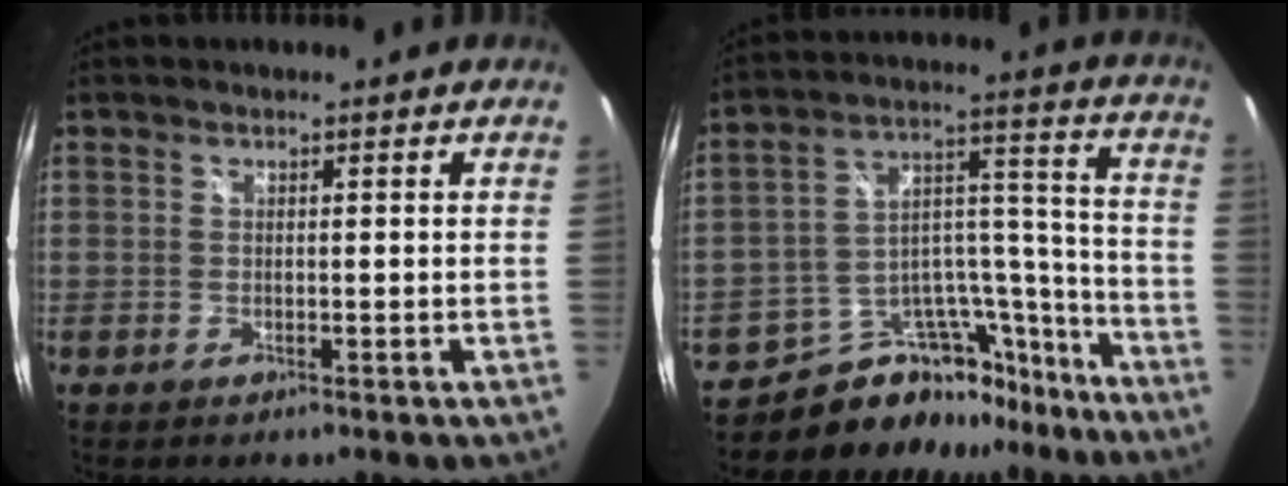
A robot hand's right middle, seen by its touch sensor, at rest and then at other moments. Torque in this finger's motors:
{"motor_torque": [0.81, -1.33, -0.03, 0.00]}